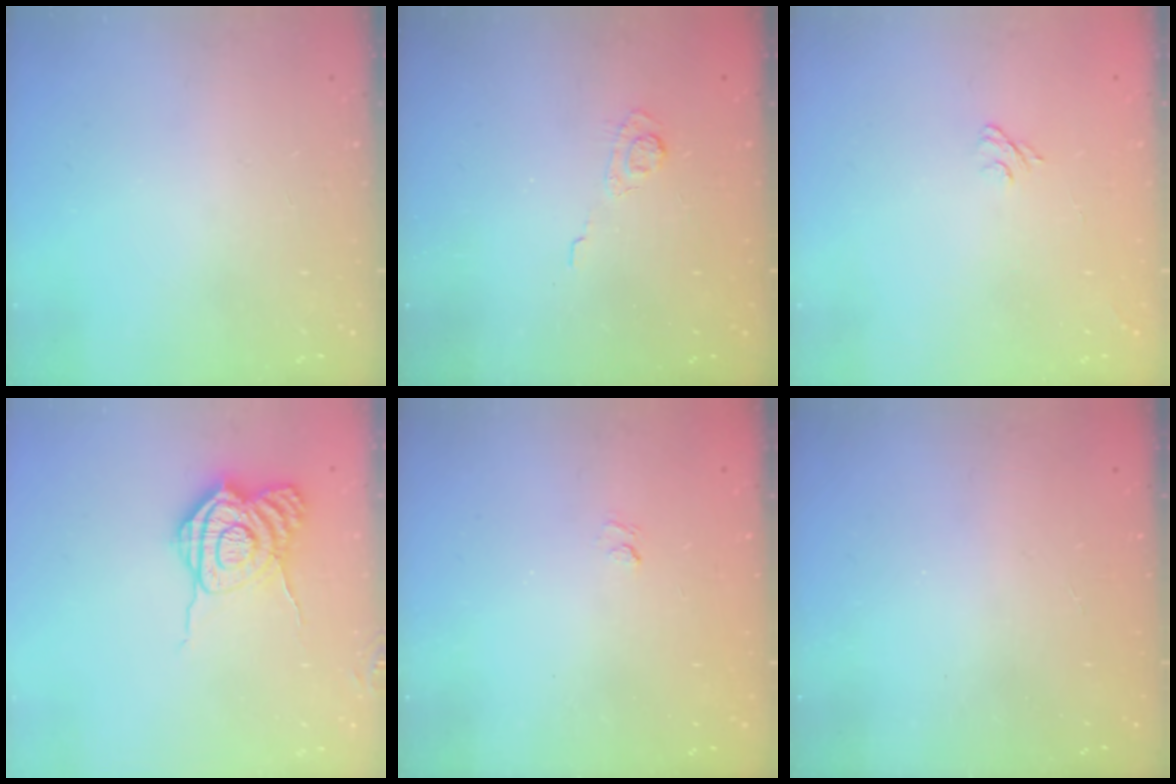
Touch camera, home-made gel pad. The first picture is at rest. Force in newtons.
{"total": 3.2, "press": 2.8, "slide": 1.6}
{"total": 6.9, "press": 6.8, "slide": 1.1}
{"total": 11.0, "press": 11.0, "slide": 1.0}
{"total": 1.6, "press": 1.0, "slide": 1.2}
{"total": 2.5, "press": 2.4, "slide": 0.8}